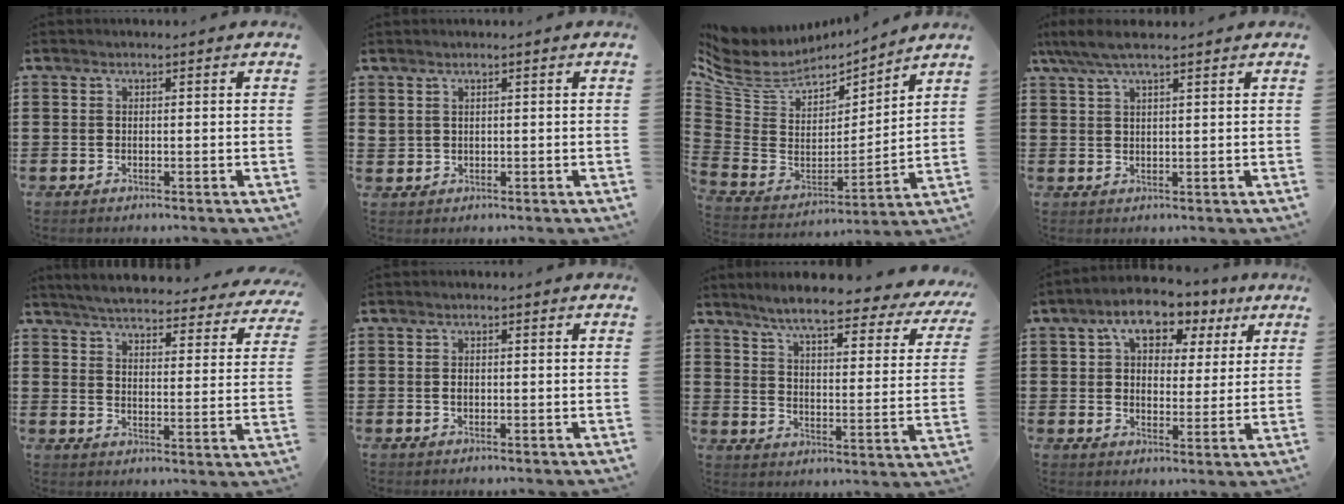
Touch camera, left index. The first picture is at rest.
{"total": 1.3, "force": [0.9, 0.8, 0.2], "torque": [-0.009, 0.004, 0.018]}
{"total": 7.9, "force": [5.8, 4.1, 3.4], "torque": [-0.107, -0.046, 0.102]}
{"total": 4.8, "force": [3.3, 1.0, 3.3], "torque": [-0.070, 0.001, 0.062]}
{"total": 5.1, "force": [4.9, -0.2, 1.3], "torque": [-0.050, -0.037, 0.081]}
{"total": 0.8, "force": [-0.1, 0.7, 0.5], "torque": [-0.013, 0.001, -0.003]}
{"total": 6.9, "force": [6.0, 0.1, 3.5], "torque": [-0.084, -0.039, 0.097]}
{"total": 8.0, "force": [4.8, 4.6, 4.3], "torque": [-0.079, -0.002, 0.079]}